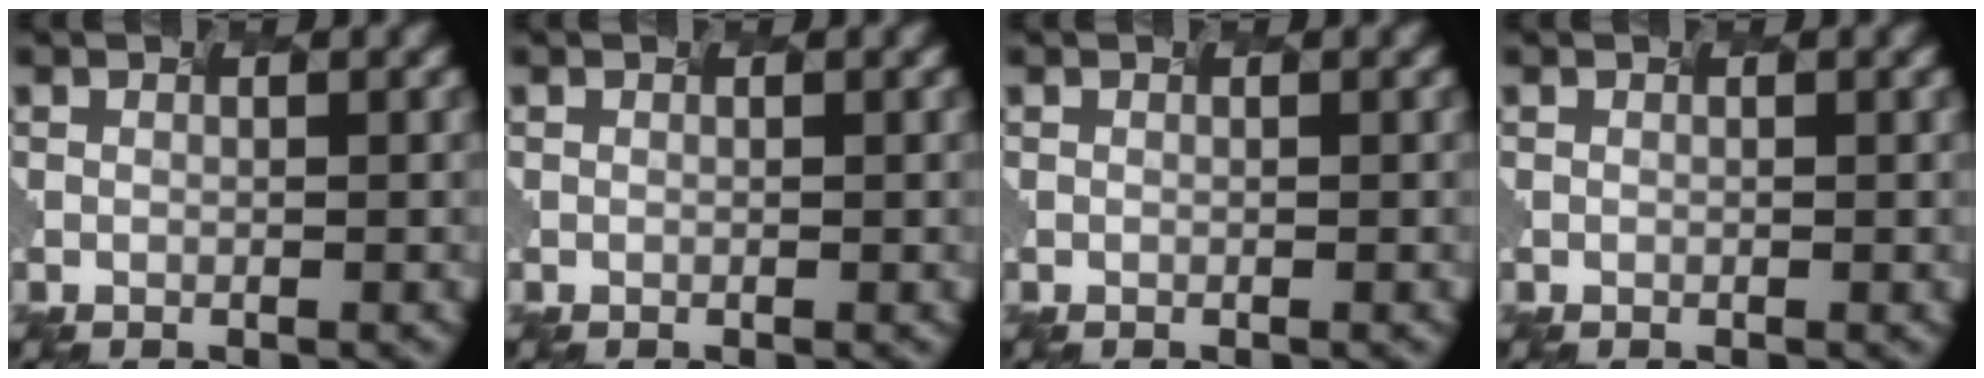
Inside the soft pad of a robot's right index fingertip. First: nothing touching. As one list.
[{"total": 0.0}, {"total": 0.0}, {"total": 0.0}]